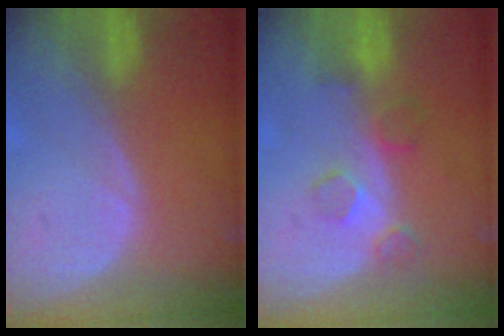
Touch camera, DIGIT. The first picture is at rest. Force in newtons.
{"total": 4.5, "press": 4.2, "slide": 1.6}